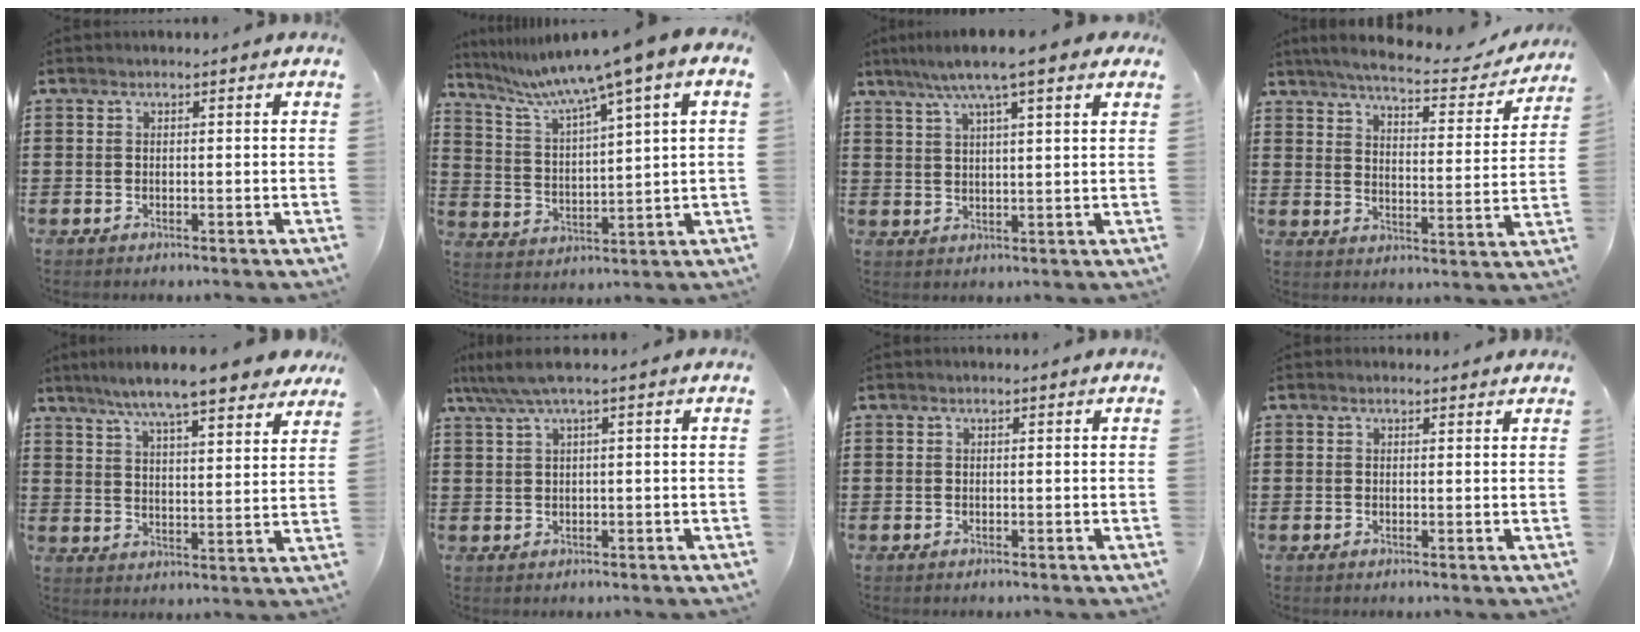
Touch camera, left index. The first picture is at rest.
{"total": 8.2, "force": [6.2, -0.3, 5.3], "torque": [-0.127, -0.039, 0.096]}
{"total": 7.4, "force": [5.5, 1.0, 4.9], "torque": [-0.109, -0.005, 0.095]}
{"total": 5.4, "force": [4.9, 0.2, 2.3], "torque": [-0.069, -0.030, 0.078]}
{"total": 8.8, "force": [7.6, 0.4, 4.5], "torque": [-0.105, -0.031, 0.131]}
{"total": 2.7, "force": [0.9, 0.0, 2.6], "torque": [-0.058, -0.006, 0.012]}
{"total": 0.0}
{"total": 0.7, "force": [0.6, 0.4, 0.1], "torque": [-0.003, 0.003, 0.012]}